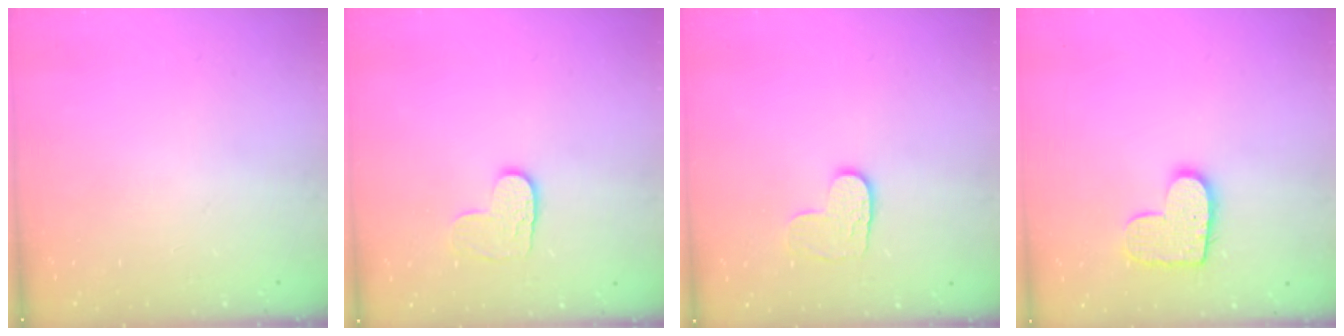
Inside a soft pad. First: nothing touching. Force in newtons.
{"total": 6.6, "press": 6.6, "slide": 0.3}
{"total": 6.6, "press": 6.6, "slide": 0.3}
{"total": 11.2, "press": 11.2, "slide": 0.7}